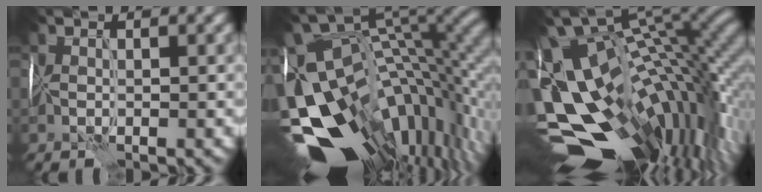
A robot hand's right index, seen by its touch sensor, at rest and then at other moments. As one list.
[{"total": 14.0, "force": [-6.4, 7.9, 9.7], "torque": [-0.148, 0.009, -0.074]}, {"total": 14.2, "force": [-4.4, 7.5, 11.2], "torque": [-0.164, -0.015, -0.033]}]